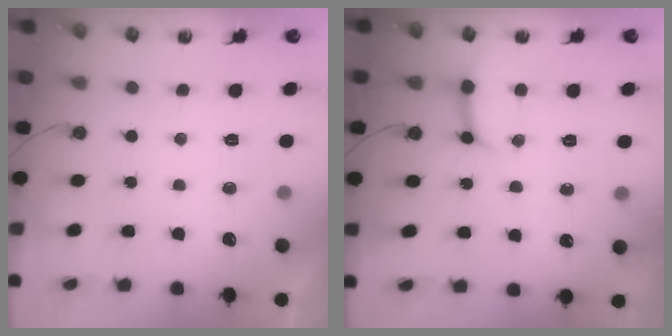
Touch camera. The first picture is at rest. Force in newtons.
{"total": 9.8, "press": 9.7, "slide": 1.4}